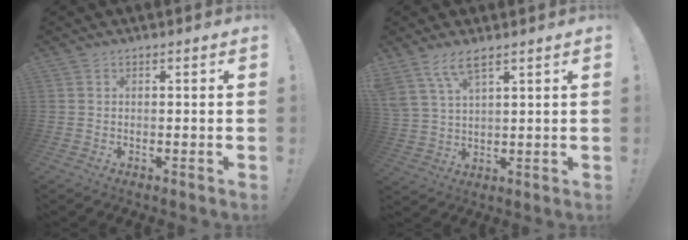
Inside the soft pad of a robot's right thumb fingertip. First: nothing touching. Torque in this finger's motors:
{"motor_torque": [1.05, 1.52, 1.00, 0.39, 0.46]}